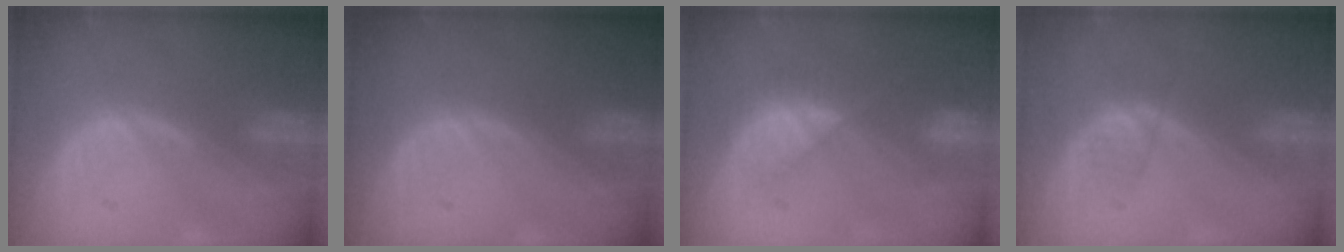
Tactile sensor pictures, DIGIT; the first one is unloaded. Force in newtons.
{"total": 0.0}
{"total": 7.4, "press": 6.6, "slide": 3.3}
{"total": 2.5, "press": 2.3, "slide": 0.9}